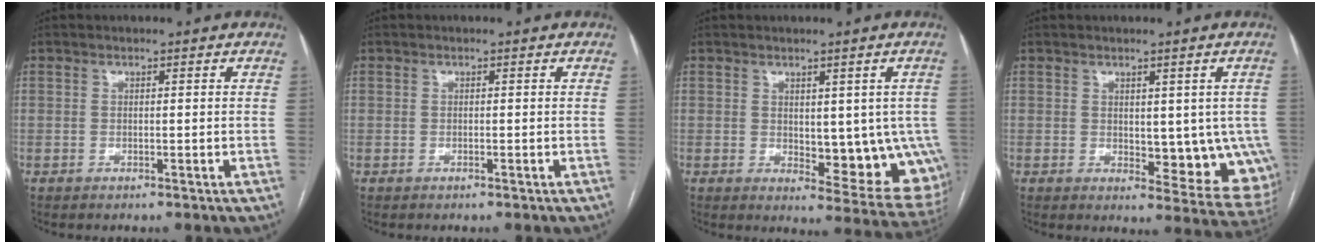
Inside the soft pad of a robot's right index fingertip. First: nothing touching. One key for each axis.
{"total": 0.0}
{"total": 11.9, "fx": -0.5, "fy": 5.2, "fz": 10.7, "tx": -0.102, "ty": -0.006, "tz": 0.006}
{"total": 10.5, "fx": -0.2, "fy": 5.0, "fz": 9.2, "tx": -0.092, "ty": -0.011, "tz": 0.005}